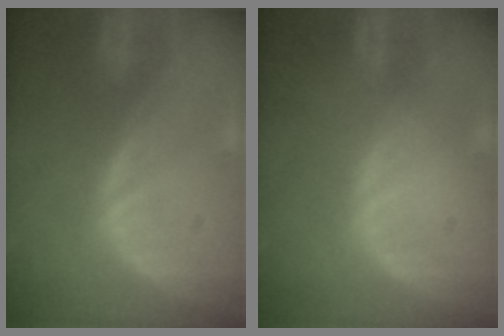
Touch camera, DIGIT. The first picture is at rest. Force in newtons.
{"total": 0.0}